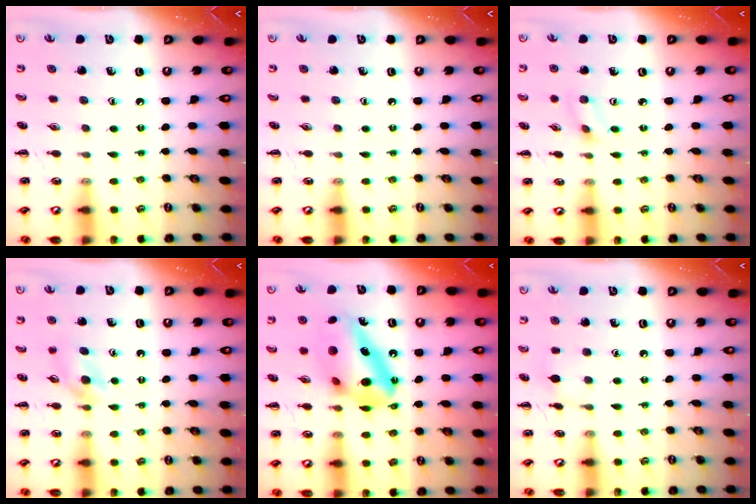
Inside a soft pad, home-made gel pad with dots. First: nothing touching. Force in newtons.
{"total": 0.0}
{"total": 2.3, "press": 2.1, "slide": 0.8}
{"total": 5.0, "press": 4.6, "slide": 1.7}
{"total": 15.0, "press": 14.9, "slide": 0.3}
{"total": 5.9, "press": 5.7, "slide": 1.5}